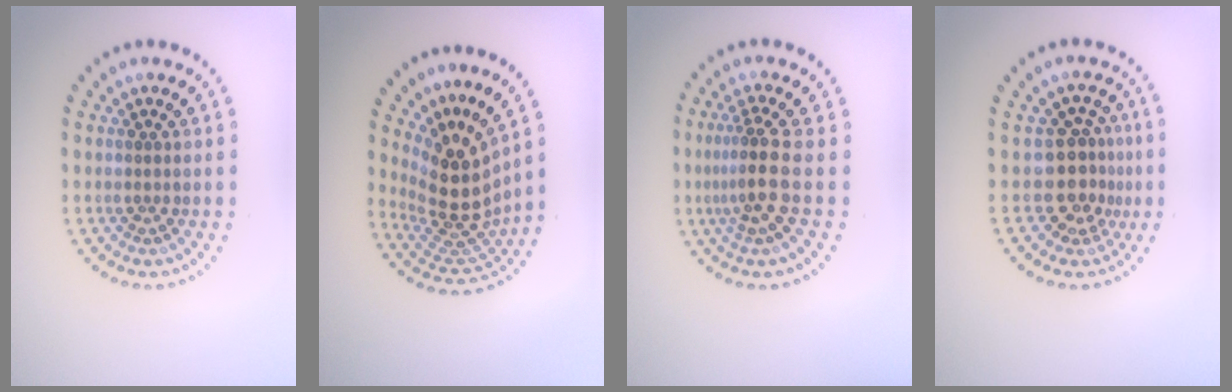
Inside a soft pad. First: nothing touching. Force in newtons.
{"total": 5.0, "press": 3.6, "slide": 3.5}
{"total": 3.3, "press": 2.5, "slide": 2.2}
{"total": 3.2, "press": 2.4, "slide": 2.2}